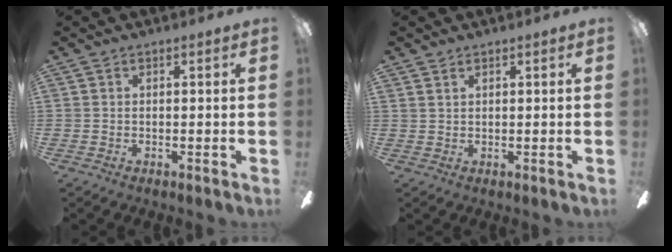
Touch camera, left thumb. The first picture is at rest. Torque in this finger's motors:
{"motor_torque": [-0.39, -0.36, -0.04, 0.16, -0.02]}